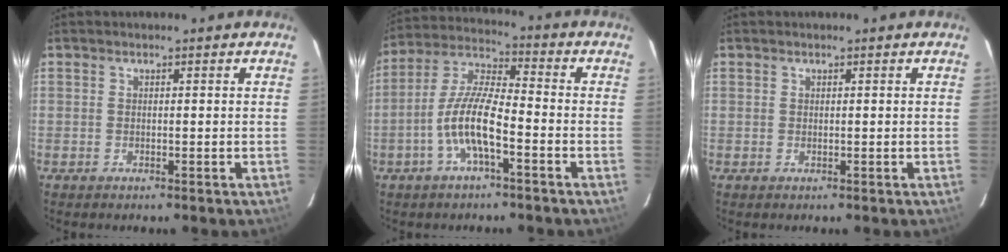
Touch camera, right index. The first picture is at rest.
{"total": 10.0, "force": [-4.1, 2.3, 8.9], "torque": [-0.191, 0.004, -0.081]}
{"total": 0.0}